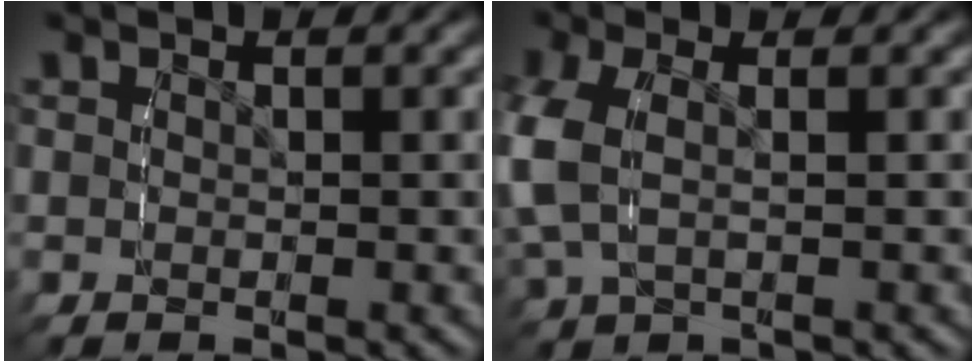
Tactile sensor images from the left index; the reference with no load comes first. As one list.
[{"total": 5.0, "force": [-0.5, 3.8, 3.2], "torque": [-0.107, -0.010, -0.006]}]